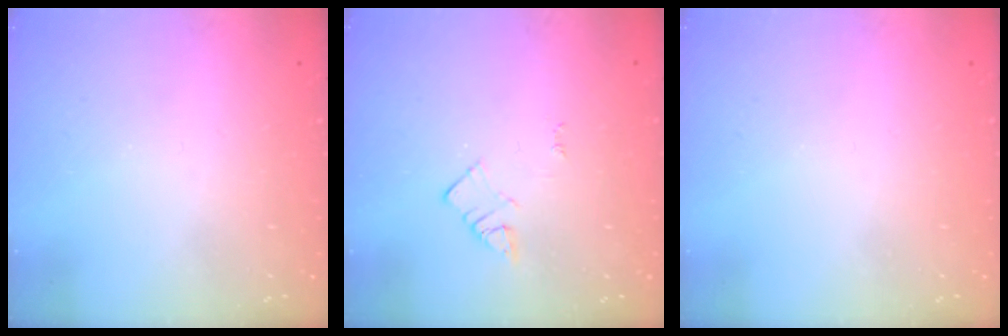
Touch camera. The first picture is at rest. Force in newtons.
{"total": 2.1, "press": 2.1, "slide": 0.3}
{"total": 0.0}